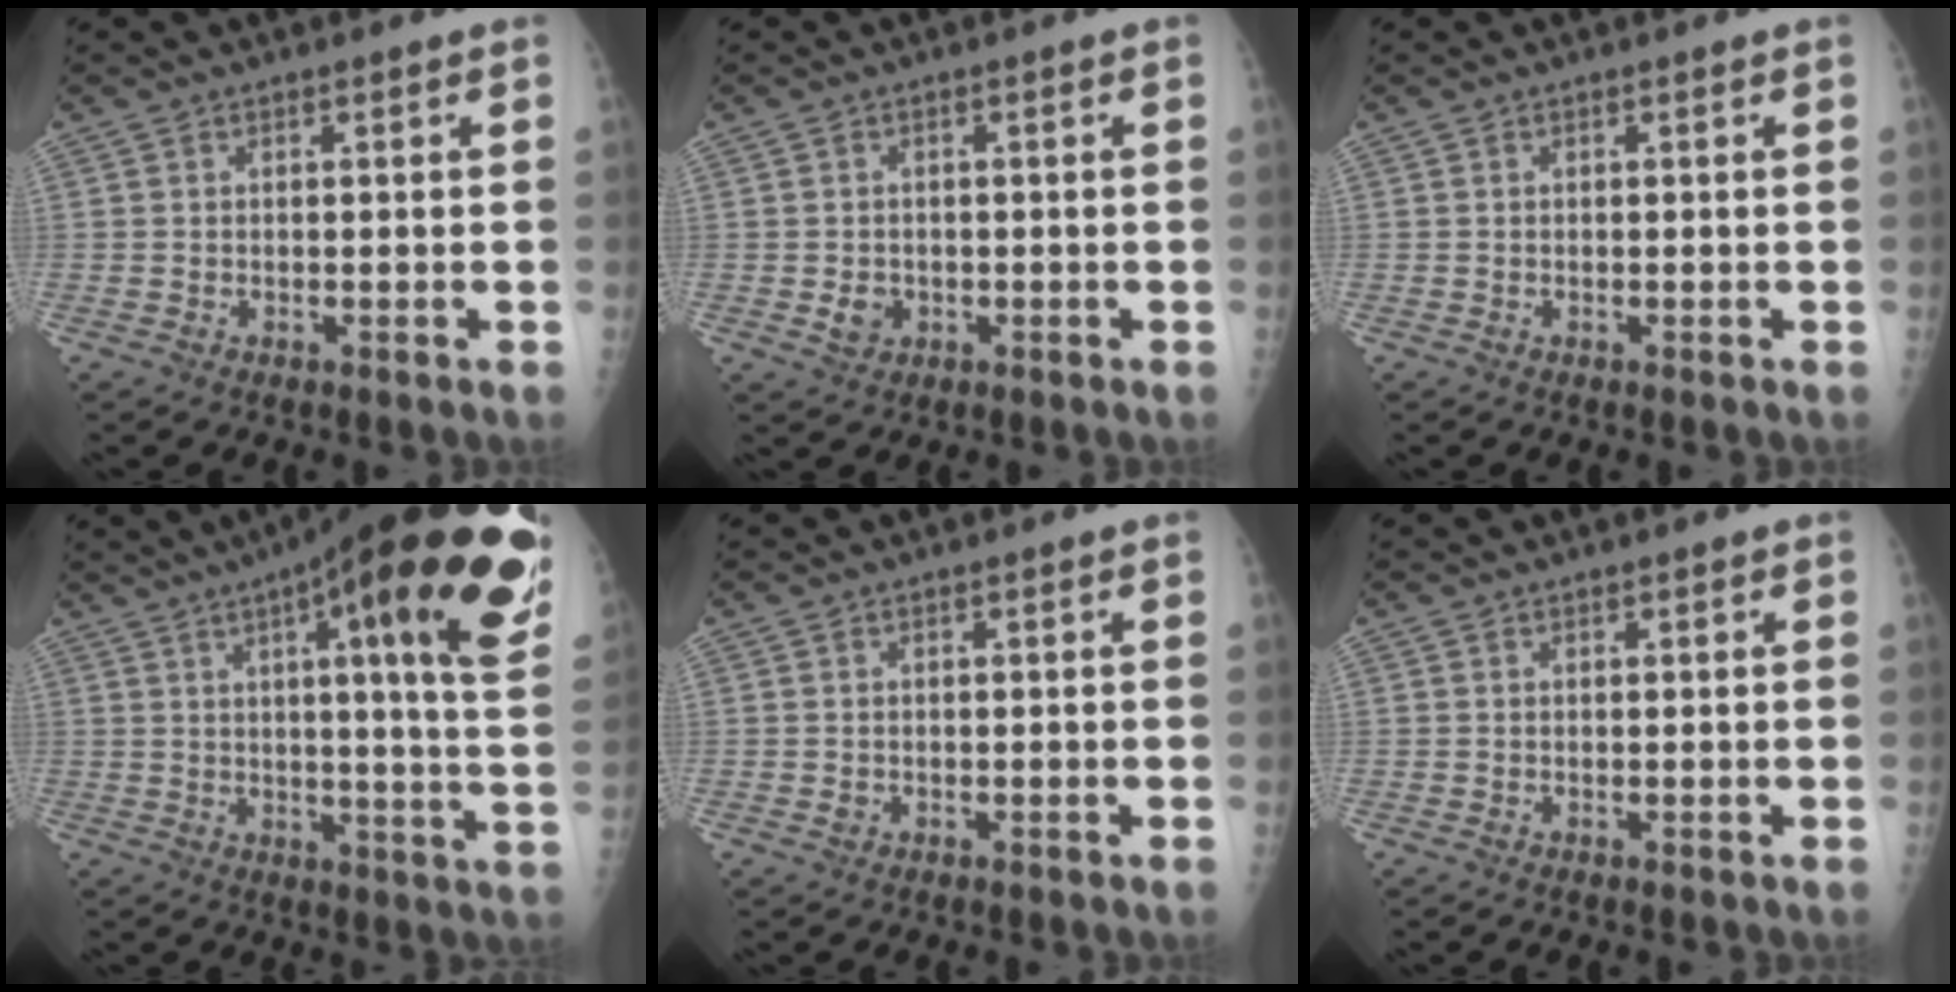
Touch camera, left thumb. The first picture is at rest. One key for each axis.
{"total": 2.6, "fx": -0.6, "fy": 2.3, "fz": 1.2, "tx": -0.010, "ty": 0.002, "tz": -0.005}
{"total": 0.0}
{"total": 28.1, "fx": 14.8, "fy": 5.3, "fz": 23.3, "tx": -0.263, "ty": -0.027, "tz": 0.197}
{"total": 0.7, "fx": 0.0, "fy": 0.6, "fz": 0.4, "tx": -0.001, "ty": 0.002, "tz": 0.000}
{"total": 0.7, "fx": 0.4, "fy": 0.2, "fz": 0.5, "tx": -0.007, "ty": 0.001, "tz": 0.004}